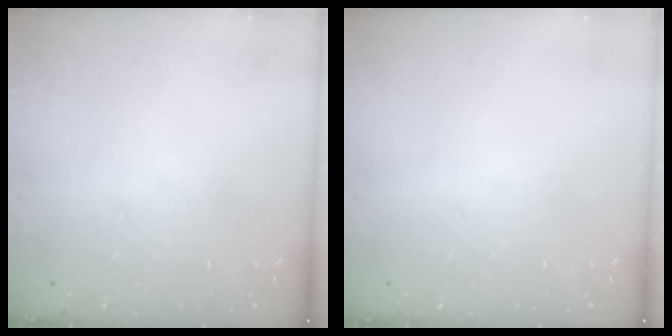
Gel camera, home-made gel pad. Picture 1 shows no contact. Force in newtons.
{"total": 0.0}